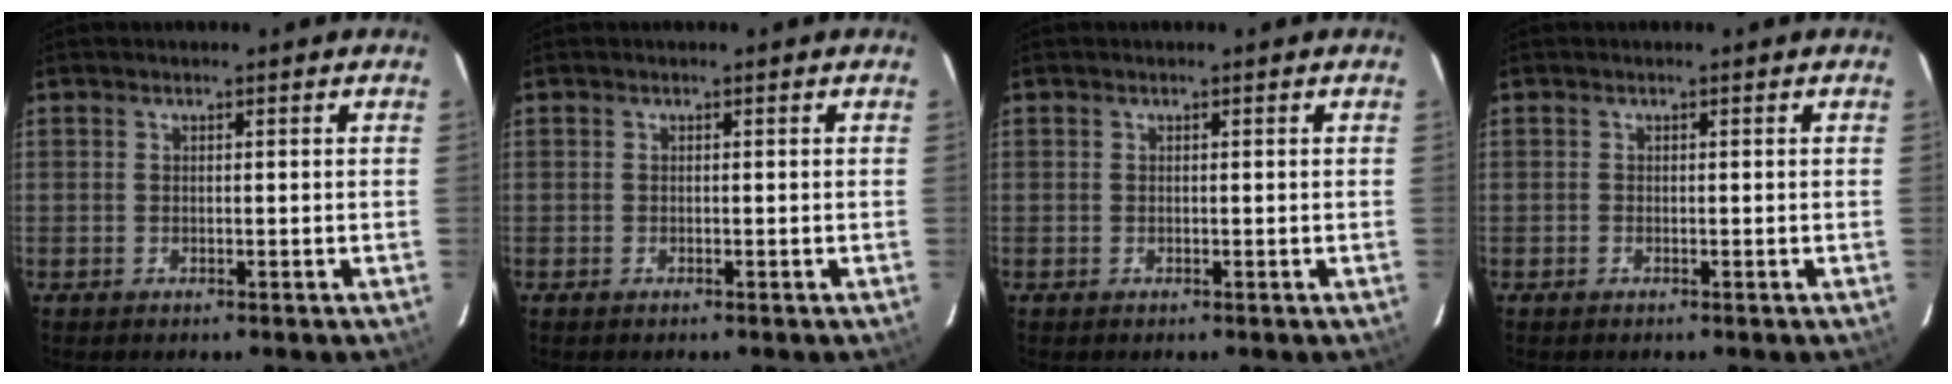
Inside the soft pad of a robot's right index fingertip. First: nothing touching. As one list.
[{"total": 0.0}, {"total": 0.0}, {"total": 0.0}]